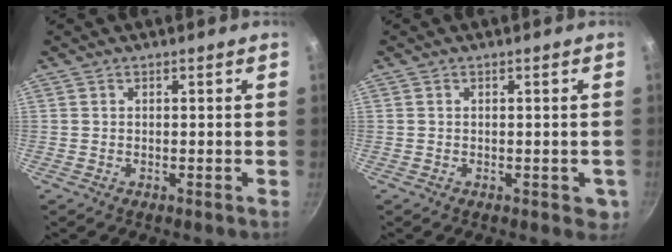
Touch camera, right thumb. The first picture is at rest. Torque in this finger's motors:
{"motor_torque": [0.16, 0.35, -0.25, 0.06, 0.06]}